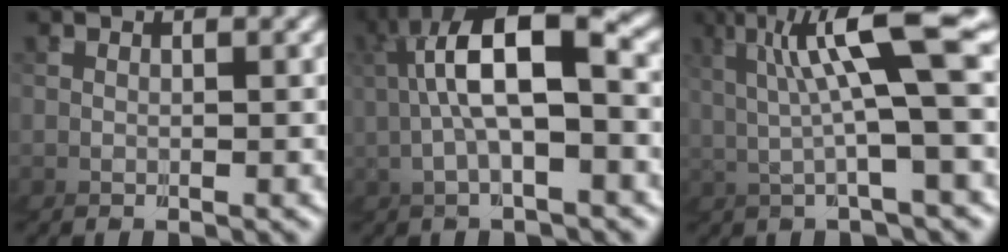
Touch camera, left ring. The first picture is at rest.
{"total": 6.7, "force": [1.8, 2.7, 5.9], "torque": [-0.114, 0.029, 0.016]}
{"total": 5.3, "force": [1.8, -0.8, 4.9], "torque": [-0.083, 0.036, 0.022]}